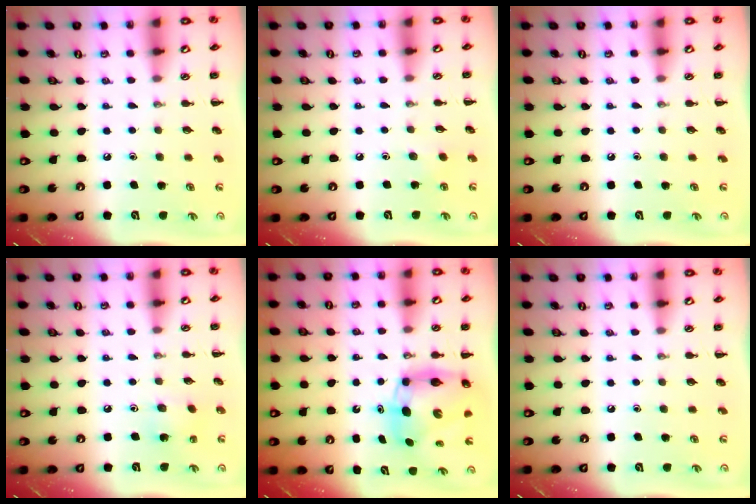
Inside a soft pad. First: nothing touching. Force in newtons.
{"total": 2.1, "press": 2.0, "slide": 0.7}
{"total": 0.0}
{"total": 5.4, "press": 5.3, "slide": 1.1}
{"total": 8.1, "press": 7.8, "slide": 2.2}
{"total": 0.0}